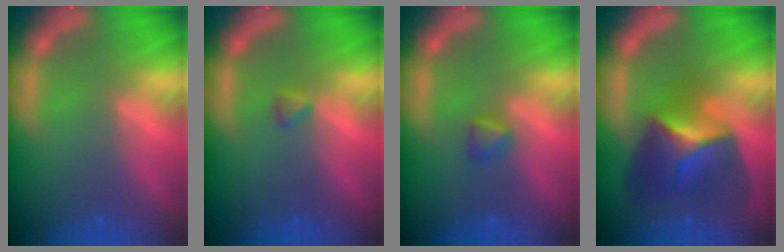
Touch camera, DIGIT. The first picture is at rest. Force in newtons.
{"total": 0.9}
{"total": 1.4}
{"total": 7.9}